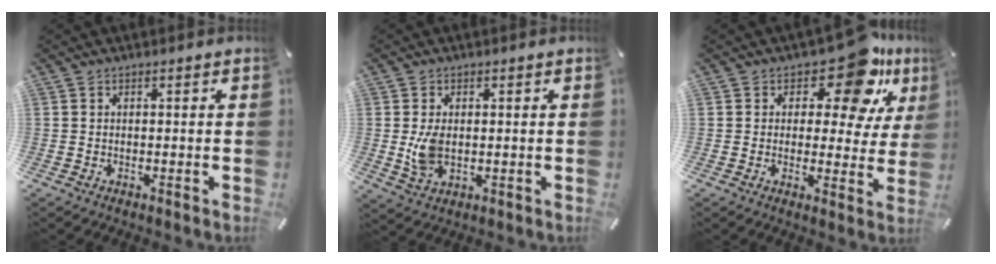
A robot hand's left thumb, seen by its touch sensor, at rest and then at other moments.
{"total": 5.9, "force": [0.2, 3.9, 4.4], "torque": [-0.078, -0.009, -0.002]}
{"total": 14.4, "force": [8.3, 6.6, 9.7], "torque": [-0.131, -0.050, 0.135]}